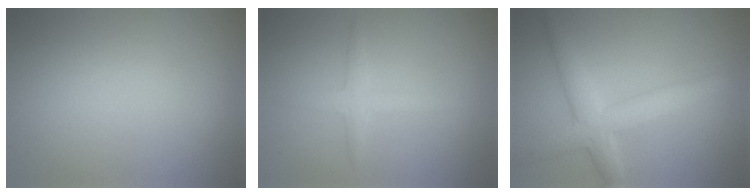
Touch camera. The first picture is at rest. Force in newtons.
{"total": 1.9, "press": 1.9, "slide": 0.1}
{"total": 4.4, "press": 4.4, "slide": 0.1}